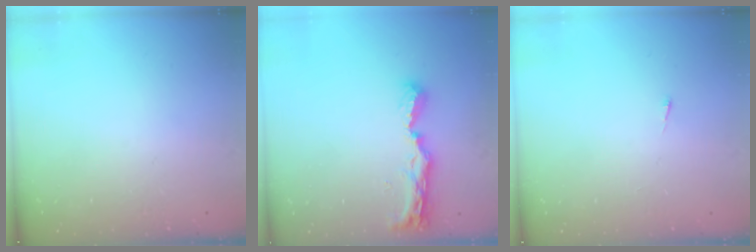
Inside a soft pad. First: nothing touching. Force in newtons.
{"total": 8.7, "press": 8.7, "slide": 0.3}
{"total": 2.6, "press": 2.5, "slide": 0.3}